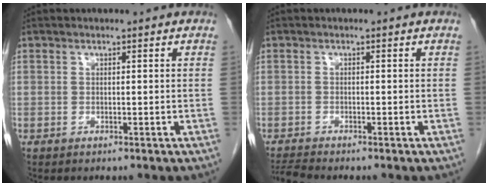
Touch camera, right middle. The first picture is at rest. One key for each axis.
{"total": 2.3, "fx": -2.1, "fy": -0.8, "fz": 0.3, "tx": -0.016, "ty": -0.016, "tz": -0.042}